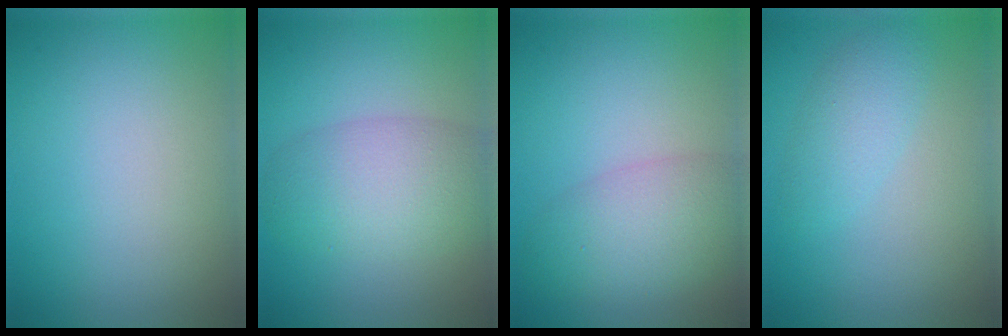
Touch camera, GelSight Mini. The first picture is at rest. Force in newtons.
{"total": 5.9, "press": 5.9, "slide": 0.3}
{"total": 4.8, "press": 4.8, "slide": 0.1}
{"total": 2.5, "press": 2.5, "slide": 0.0}